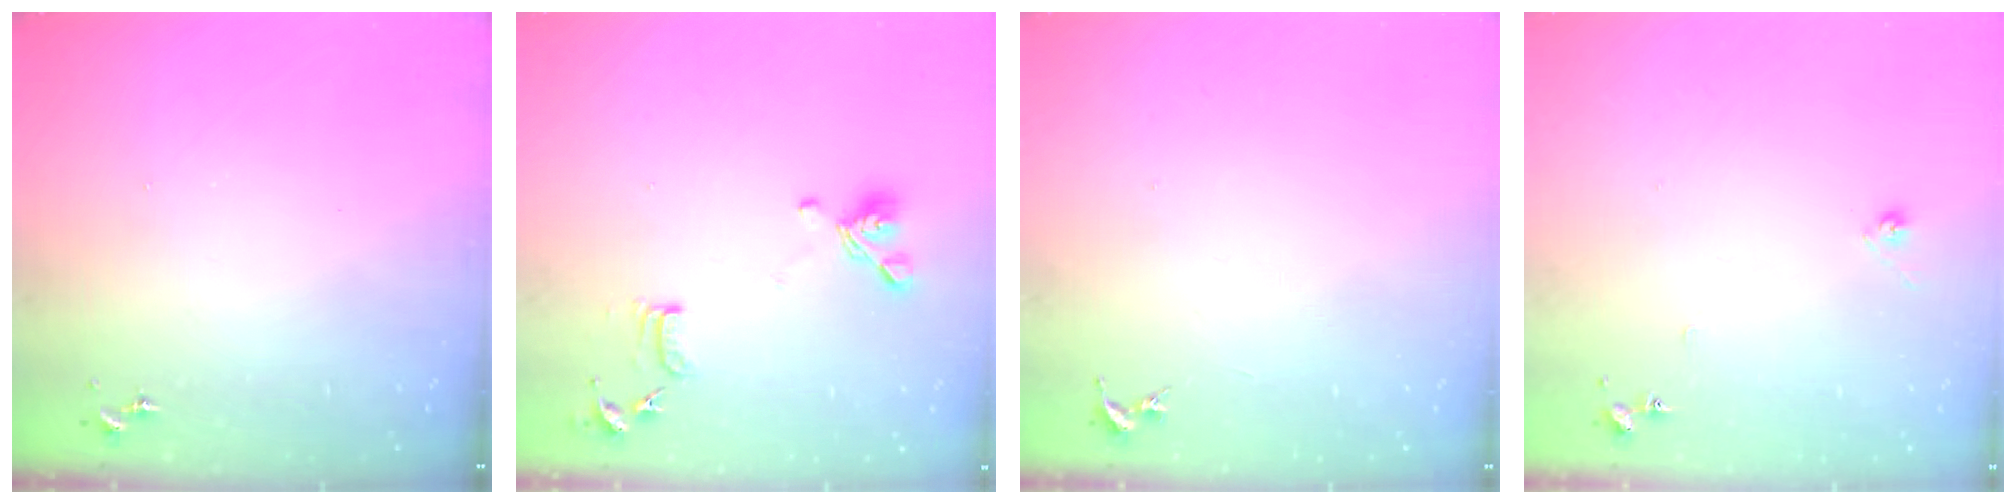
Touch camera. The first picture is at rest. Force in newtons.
{"total": 12.9, "press": 12.8, "slide": 1.9}
{"total": 0.0}
{"total": 6.2, "press": 6.2, "slide": 0.6}